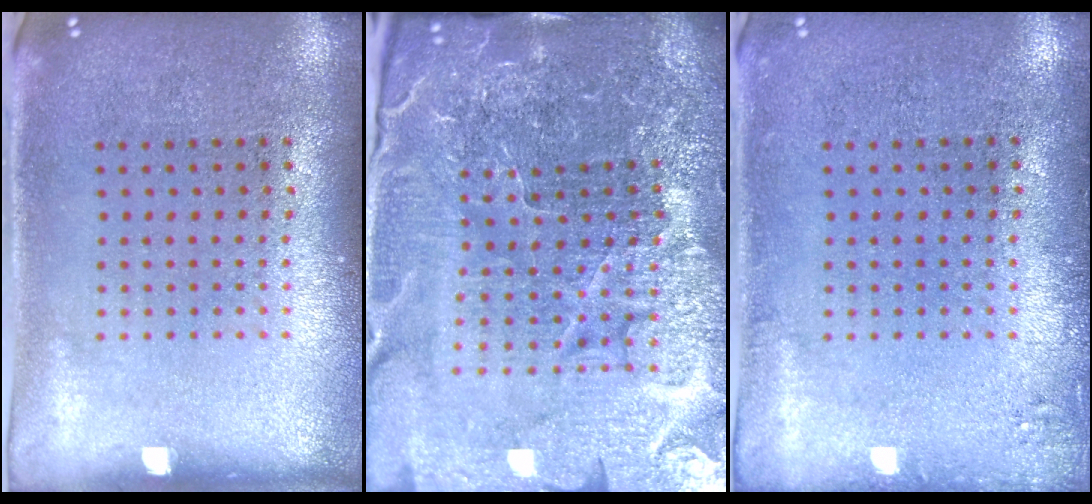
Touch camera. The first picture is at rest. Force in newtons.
{"total": 6.4, "press": 5.7, "slide": 2.9}
{"total": 1.0, "press": 1.0, "slide": 0.3}